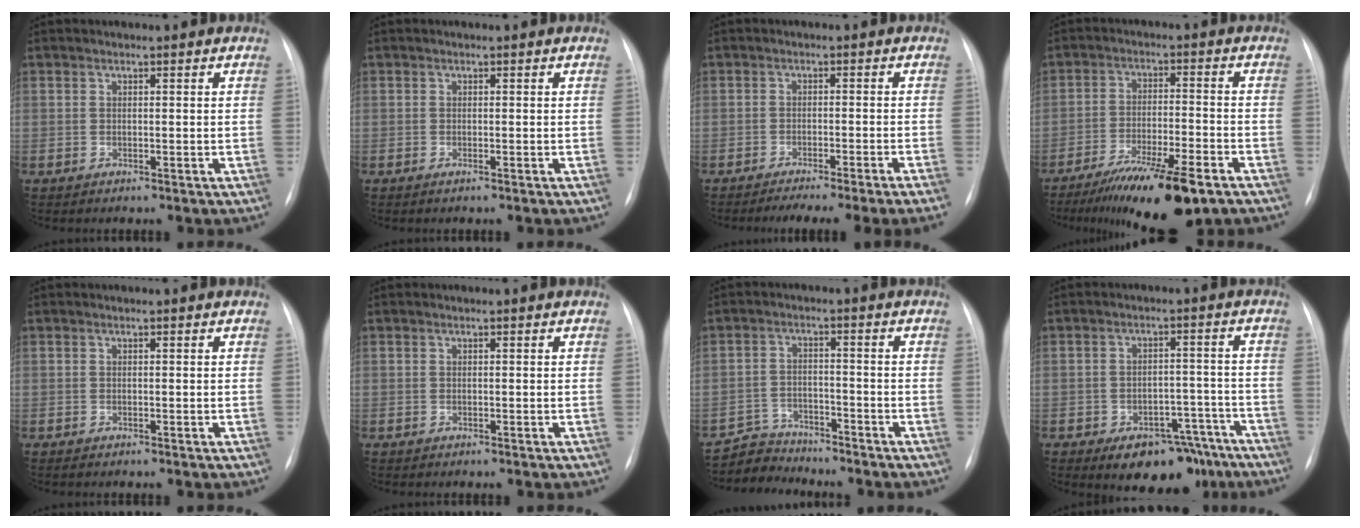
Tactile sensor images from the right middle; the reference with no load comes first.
{"total": 0.0}
{"total": 10.6, "force": [-8.6, -1.6, 5.9], "torque": [-0.057, -0.015, -0.120]}
{"total": 13.8, "force": [-9.6, 2.0, 9.7], "torque": [-0.155, -0.029, -0.157]}
{"total": 0.0}
{"total": 0.0}
{"total": 5.1, "force": [-4.9, 0.9, -1.2], "torque": [0.021, 0.000, -0.087]}
{"total": 11.0, "force": [-8.0, 5.6, 5.1], "torque": [-0.036, 0.031, -0.108]}